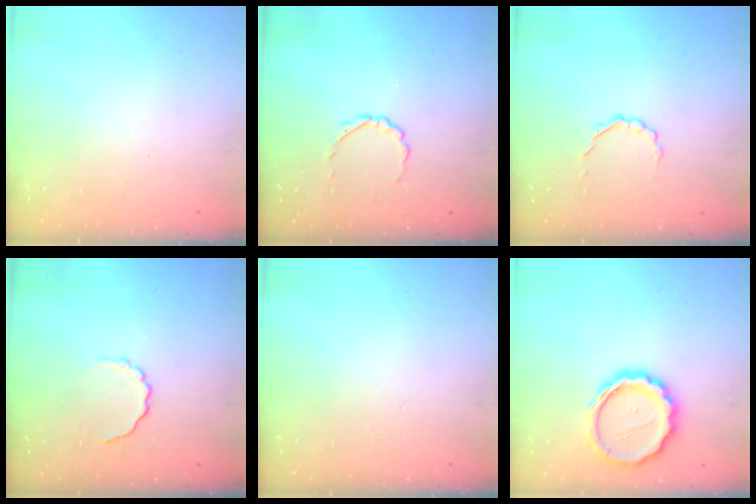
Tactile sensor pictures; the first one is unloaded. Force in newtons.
{"total": 2.0, "press": 1.8, "slide": 0.7}
{"total": 2.2, "press": 2.1, "slide": 0.7}
{"total": 3.3, "press": 3.1, "slide": 1.0}
{"total": 0.0}
{"total": 14.1, "press": 13.8, "slide": 3.0}